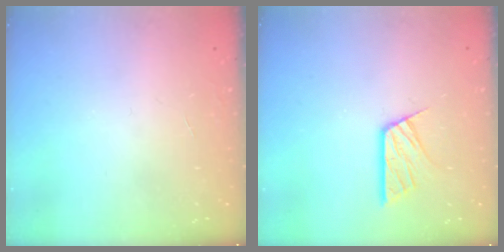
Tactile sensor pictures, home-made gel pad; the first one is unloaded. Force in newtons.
{"total": 10.2, "press": 10.2, "slide": 0.7}